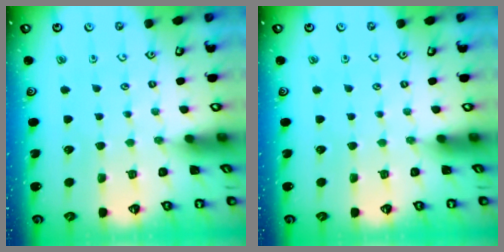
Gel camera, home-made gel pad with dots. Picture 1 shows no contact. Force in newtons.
{"total": 0.0}